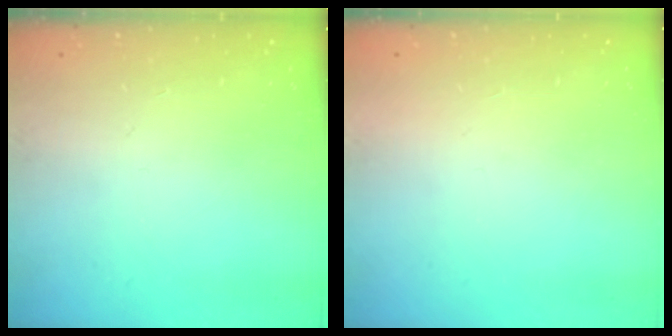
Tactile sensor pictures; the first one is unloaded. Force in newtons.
{"total": 1.5, "press": 1.5, "slide": 0.1}